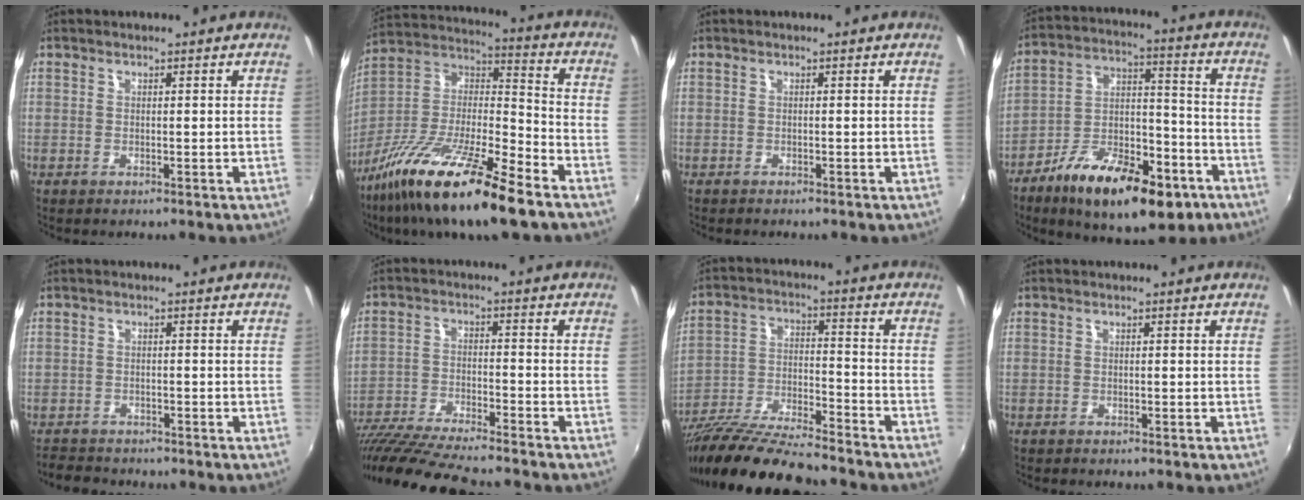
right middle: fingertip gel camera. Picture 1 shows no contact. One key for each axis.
{"total": 23.0, "fx": -15.0, "fy": 4.7, "fz": 16.8, "tx": -0.313, "ty": -0.022, "tz": -0.275}
{"total": 0.6, "fx": -0.5, "fy": 0.3, "fz": 0.0, "tx": -0.003, "ty": -0.003, "tz": -0.009}
{"total": 21.4, "fx": -12.4, "fy": 9.1, "fz": 14.9, "tx": -0.249, "ty": -0.005, "tz": -0.189}
{"total": 4.3, "fx": -3.9, "fy": 1.9, "fz": 0.4, "tx": -0.026, "ty": 0.001, "tz": -0.071}
{"total": 17.8, "fx": -15.6, "fy": 1.7, "fz": 8.3, "tx": -0.176, "ty": -0.035, "tz": -0.272}
{"total": 17.9, "fx": -15.2, "fy": 2.5, "fz": 9.2, "tx": -0.178, "ty": -0.030, "tz": -0.261}
{"total": 0.8, "fx": -0.8, "fy": 0.4, "fz": 0.0, "tx": -0.006, "ty": -0.002, "tz": -0.013}